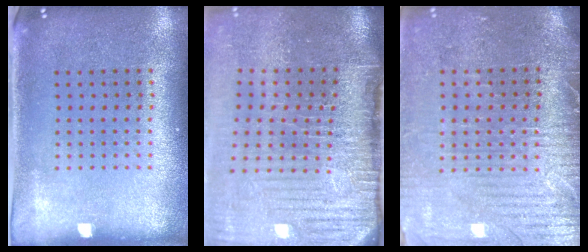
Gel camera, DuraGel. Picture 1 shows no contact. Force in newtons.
{"total": 4.9, "press": 4.0, "slide": 2.8}
{"total": 3.8, "press": 3.5, "slide": 1.6}